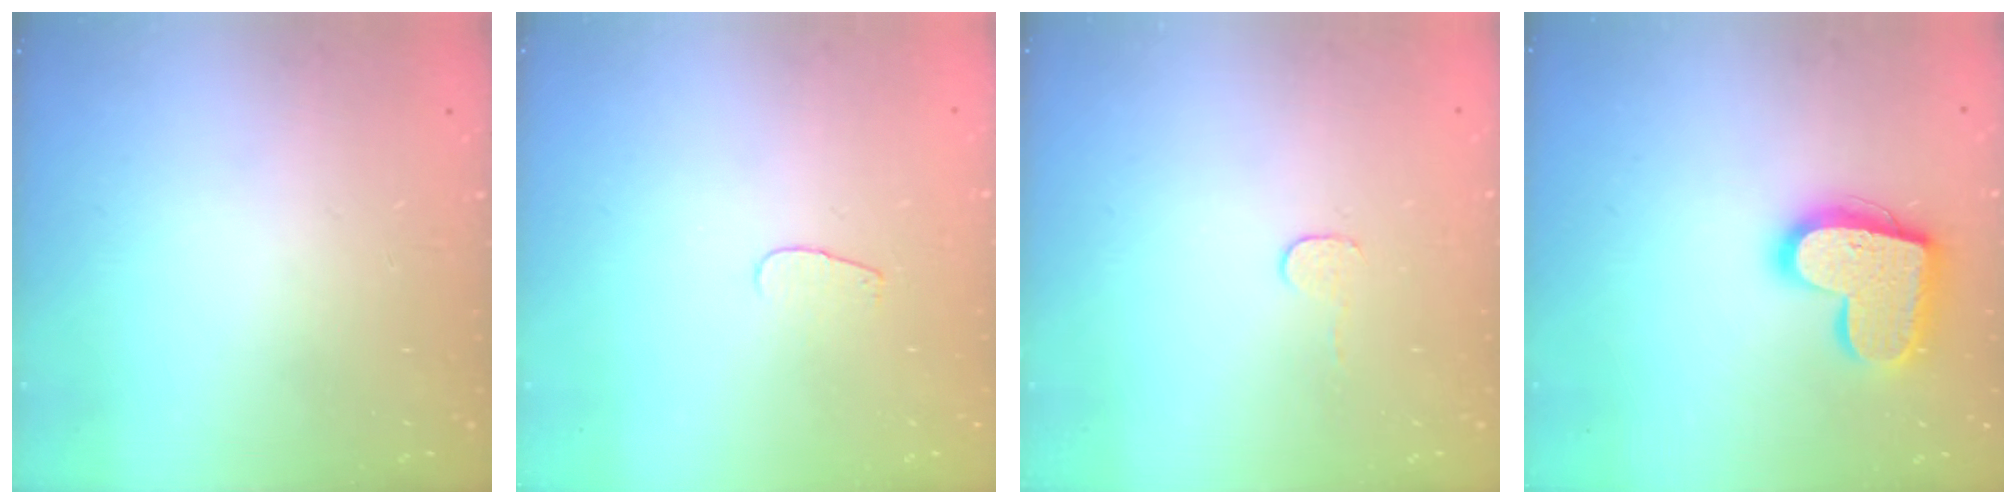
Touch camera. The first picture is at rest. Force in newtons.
{"total": 2.8, "press": 2.8, "slide": 0.2}
{"total": 3.0, "press": 3.0, "slide": 0.3}
{"total": 17.3, "press": 17.3, "slide": 1.1}